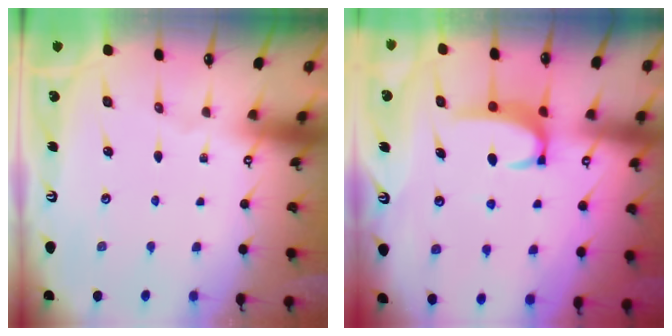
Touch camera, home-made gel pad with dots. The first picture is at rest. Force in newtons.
{"total": 3.5, "press": 3.4, "slide": 0.5}